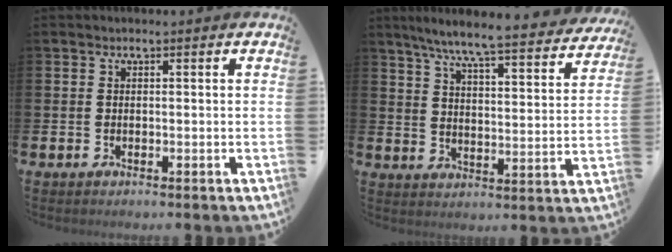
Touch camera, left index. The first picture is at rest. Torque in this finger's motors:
{"motor_torque": [1.12, -1.02, 0.71, 0.21]}